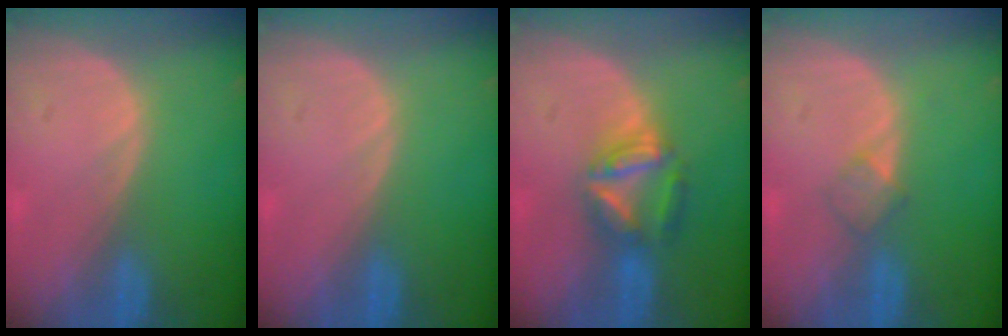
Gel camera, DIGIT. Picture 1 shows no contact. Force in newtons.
{"total": 0.0}
{"total": 6.0, "press": 5.9, "slide": 1.0}
{"total": 2.0, "press": 2.0, "slide": 0.2}